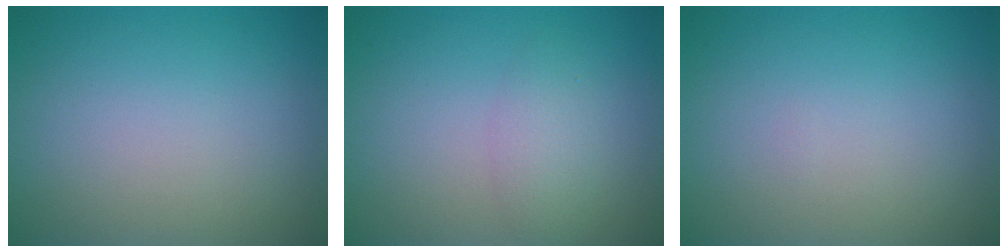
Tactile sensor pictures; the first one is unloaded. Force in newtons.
{"total": 2.0, "press": 2.0, "slide": 0.1}
{"total": 0.0}